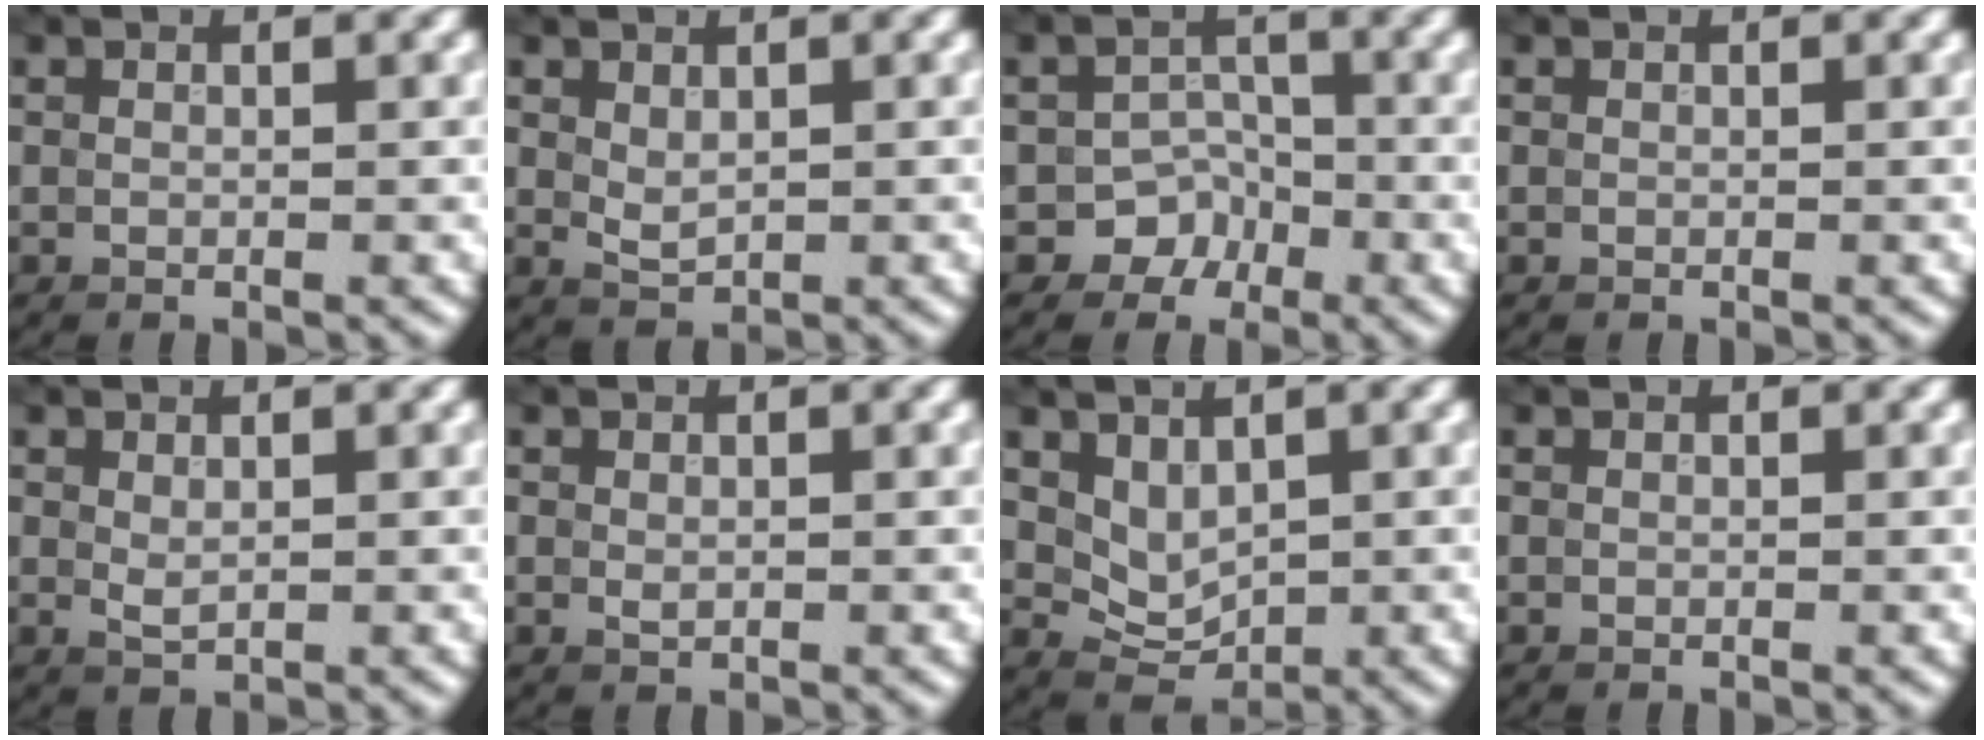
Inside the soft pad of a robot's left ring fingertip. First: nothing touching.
{"total": 1.5, "force": [0.4, 0.9, 1.1], "torque": [-0.022, -0.003, 0.016]}
{"total": 2.9, "force": [-1.6, 2.4, 0.5], "torque": [0.008, 0.013, -0.025]}
{"total": 0.0}
{"total": 1.0, "force": [0.4, 0.5, 0.8], "torque": [-0.018, -0.002, 0.012]}
{"total": 0.7, "force": [0.0, 0.5, 0.5], "torque": [-0.009, -0.002, 0.002]}
{"total": 2.6, "force": [1.1, 1.7, 1.5], "torque": [-0.029, -0.008, 0.029]}
{"total": 0.0}